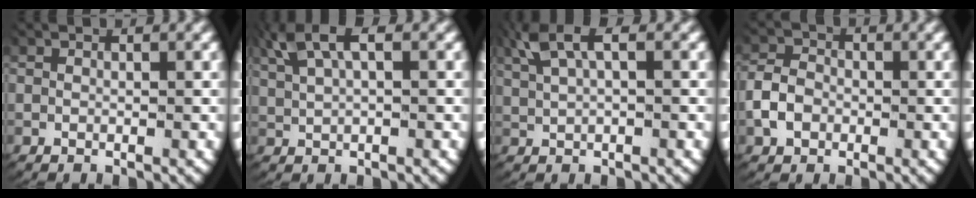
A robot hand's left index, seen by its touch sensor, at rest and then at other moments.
{"total": 4.9, "force": [2.9, 1.8, 3.6], "torque": [-0.075, 0.014, 0.051]}
{"total": 4.5, "force": [2.5, 1.6, 3.4], "torque": [-0.070, 0.014, 0.045]}
{"total": 3.1, "force": [-0.8, 2.6, 1.5], "torque": [-0.039, 0.000, -0.016]}